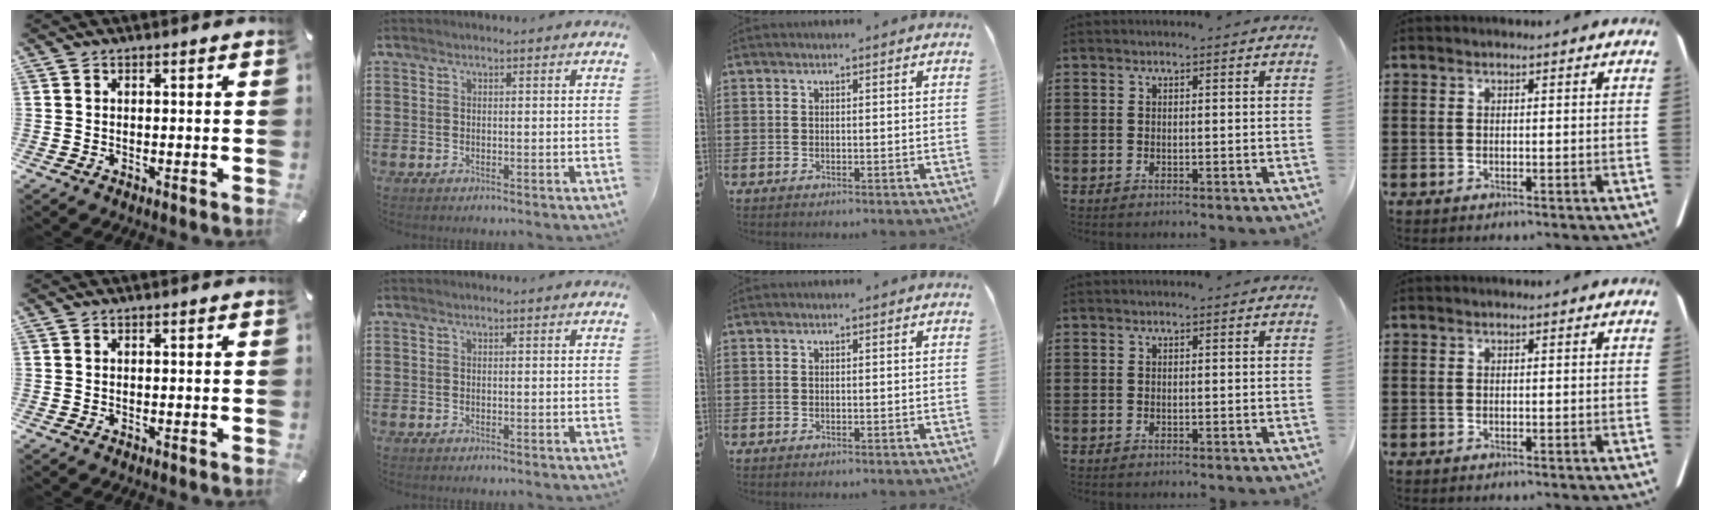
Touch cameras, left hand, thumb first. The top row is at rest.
{}